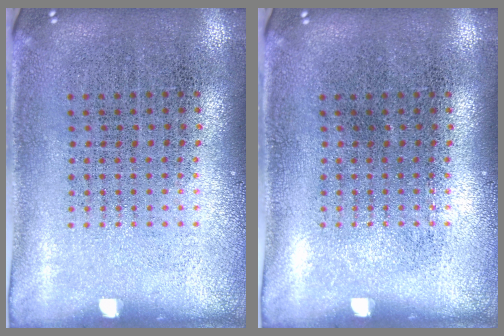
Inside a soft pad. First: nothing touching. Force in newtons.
{"total": 0.0}